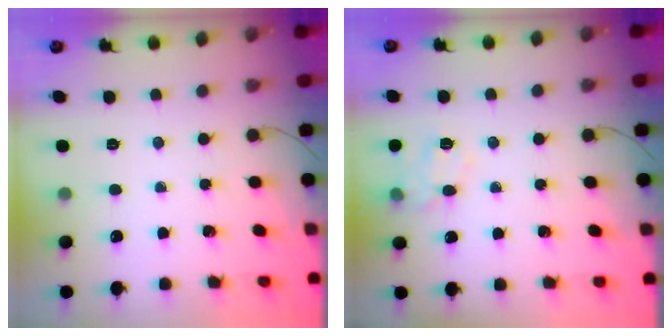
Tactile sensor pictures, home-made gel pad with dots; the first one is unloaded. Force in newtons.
{"total": 10.4, "press": 10.3, "slide": 0.9}